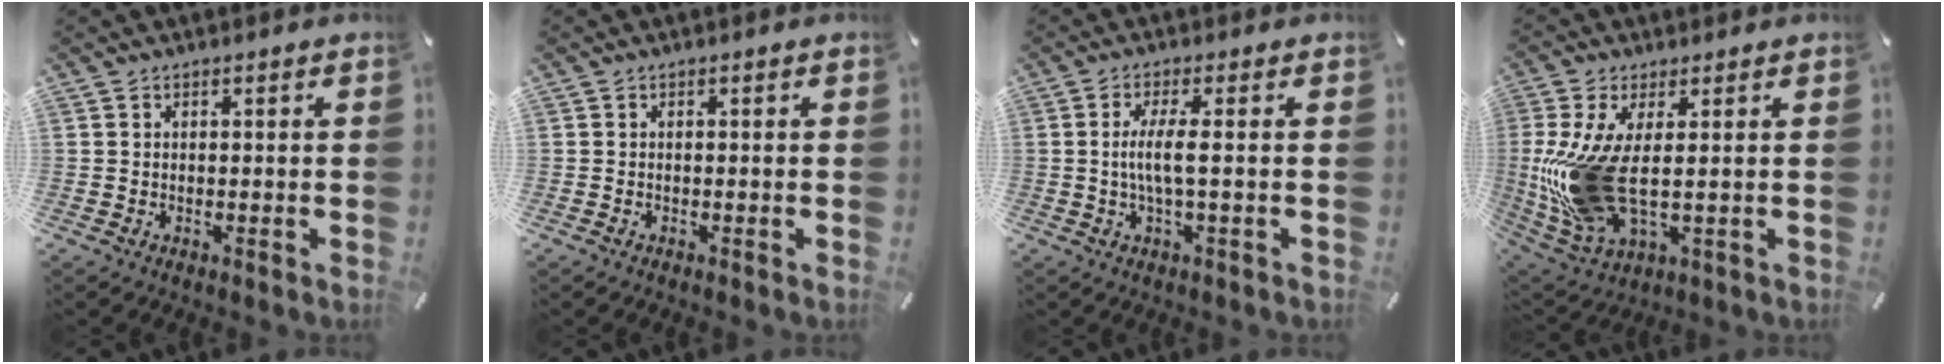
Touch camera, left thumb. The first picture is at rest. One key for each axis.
{"total": 0.0}
{"total": 5.6, "fx": -0.1, "fy": 0.5, "fz": 5.6, "tx": -0.112, "ty": -0.007, "tz": -0.007}
{"total": 14.8, "fx": 0.9, "fy": 6.2, "fz": 13.4, "tx": -0.296, "ty": -0.029, "tz": 0.021}